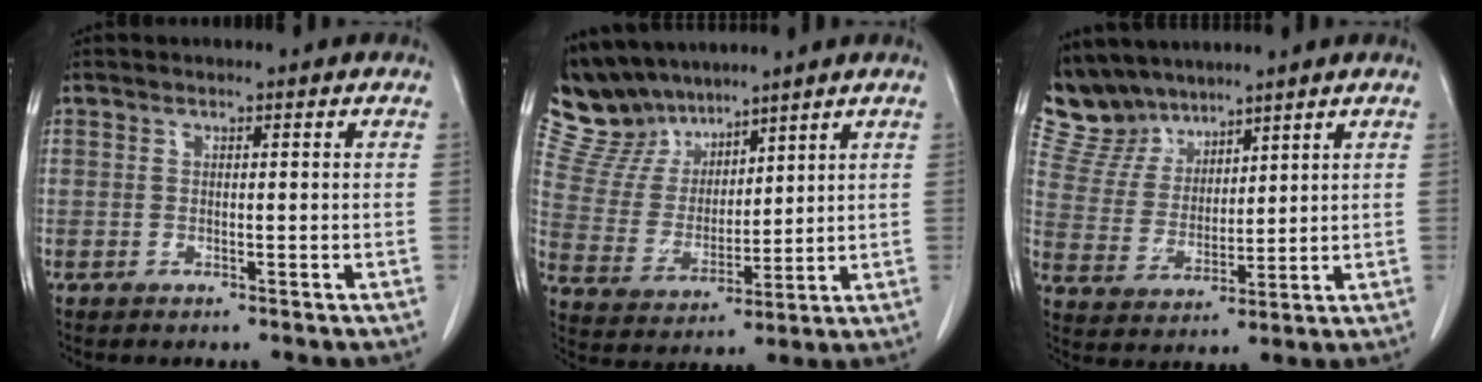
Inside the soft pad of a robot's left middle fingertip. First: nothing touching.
{"total": 10.0, "force": [9.1, 3.8, 1.7], "torque": [-0.053, 0.018, 0.190]}
{"total": 7.8, "force": [7.1, 3.1, 0.3], "torque": [-0.020, 0.011, 0.158]}